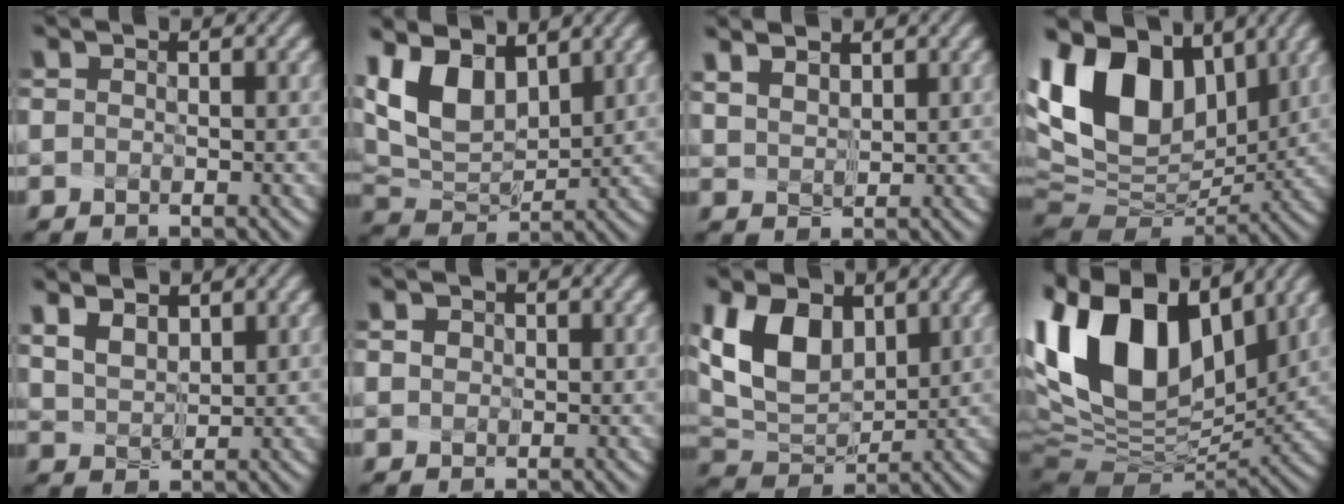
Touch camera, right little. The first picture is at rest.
{"total": 6.7, "force": [3.5, 3.6, 4.5], "torque": [-0.105, 0.001, 0.073]}
{"total": 3.9, "force": [2.9, 1.8, 1.8], "torque": [-0.058, 0.020, 0.060]}
{"total": 14.8, "force": [5.6, 9.2, 10.2], "torque": [-0.205, 0.030, 0.105]}
{"total": 5.0, "force": [3.6, 2.4, 2.5], "torque": [-0.074, 0.023, 0.069]}
{"total": 1.7, "force": [0.7, 1.4, 0.7], "torque": [-0.003, 0.023, -0.001]}
{"total": 6.5, "force": [2.5, 3.9, 4.5], "torque": [-0.097, -0.005, 0.054]}
{"total": 15.4, "force": [6.2, 9.2, 10.8], "torque": [-0.221, 0.035, 0.115]}